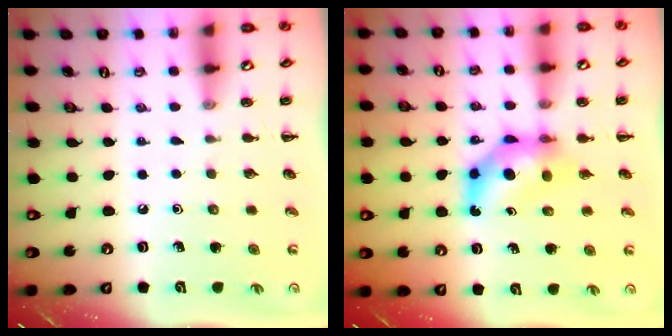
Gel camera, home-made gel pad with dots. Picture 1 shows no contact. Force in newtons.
{"total": 7.0, "press": 6.8, "slide": 1.4}